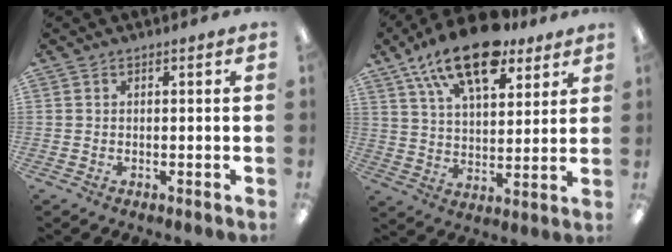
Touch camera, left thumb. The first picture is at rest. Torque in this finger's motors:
{"motor_torque": [0.49, 0.45, 1.61, -1.17, 0.15]}